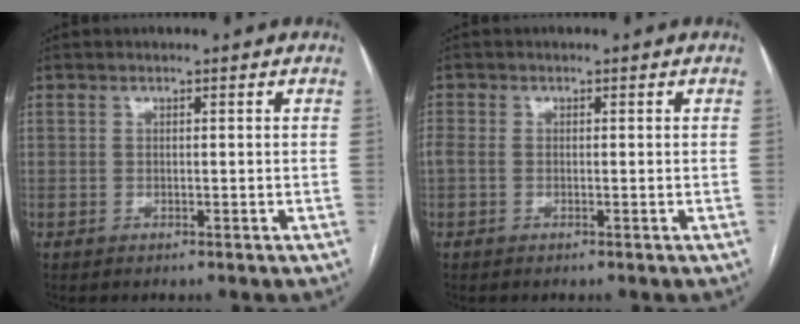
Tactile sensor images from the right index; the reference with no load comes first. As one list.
[{"total": 1.7, "force": [-0.1, 1.0, 1.4], "torque": [-0.045, 0.012, 0.000]}]